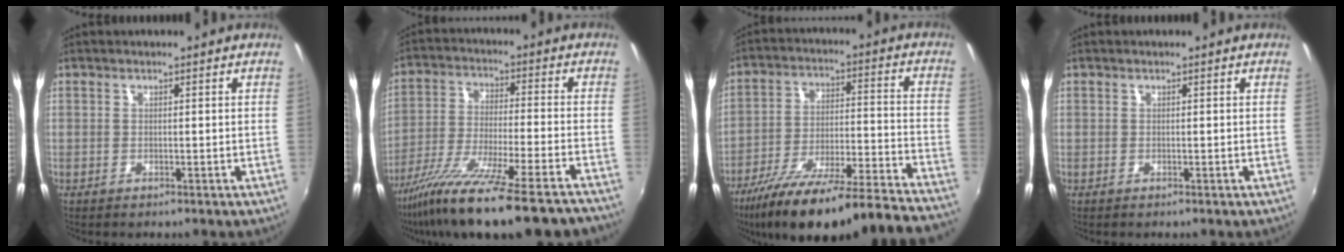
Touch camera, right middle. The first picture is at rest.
{"total": 21.5, "force": [-17.2, 1.4, 12.9], "torque": [-0.241, -0.076, -0.279]}
{"total": 30.5, "force": [-26.8, 1.1, 14.6], "torque": [-0.227, -0.075, -0.396]}
{"total": 0.0}